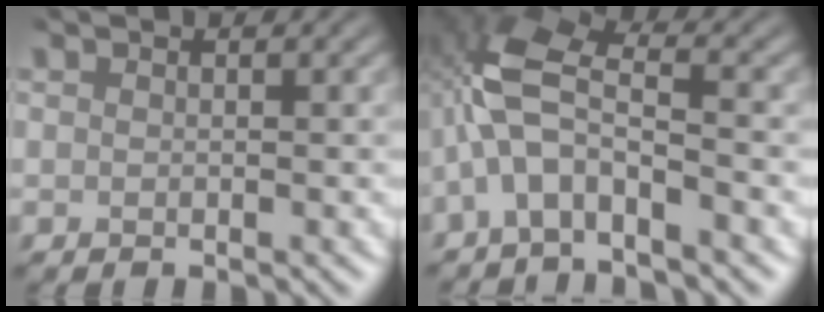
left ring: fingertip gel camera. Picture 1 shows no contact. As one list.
[{"total": 5.3, "force": [-2.1, 2.6, 4.1], "torque": [-0.091, 0.017, -0.052]}]